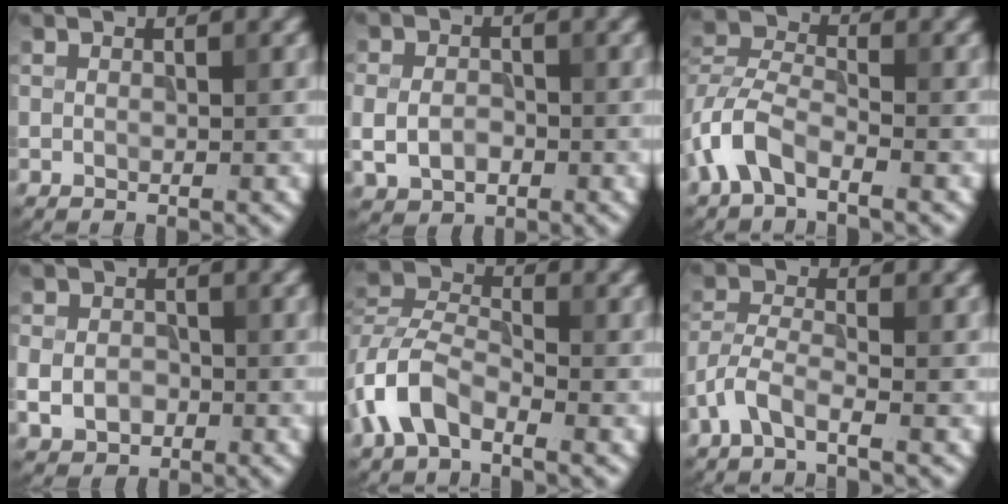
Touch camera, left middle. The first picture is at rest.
{"total": 3.3, "force": [-0.6, 2.5, 2.0], "torque": [-0.039, -0.005, -0.012]}
{"total": 4.4, "force": [-2.6, 2.2, 2.8], "torque": [-0.059, 0.008, -0.063]}
{"total": 3.2, "force": [-0.8, 2.6, 1.6], "torque": [-0.031, -0.004, -0.016]}
{"total": 5.2, "force": [-2.7, 2.8, 3.4], "torque": [-0.069, 0.008, -0.065]}
{"total": 3.0, "force": [-2.0, 0.9, 2.0], "torque": [-0.050, 0.002, -0.054]}